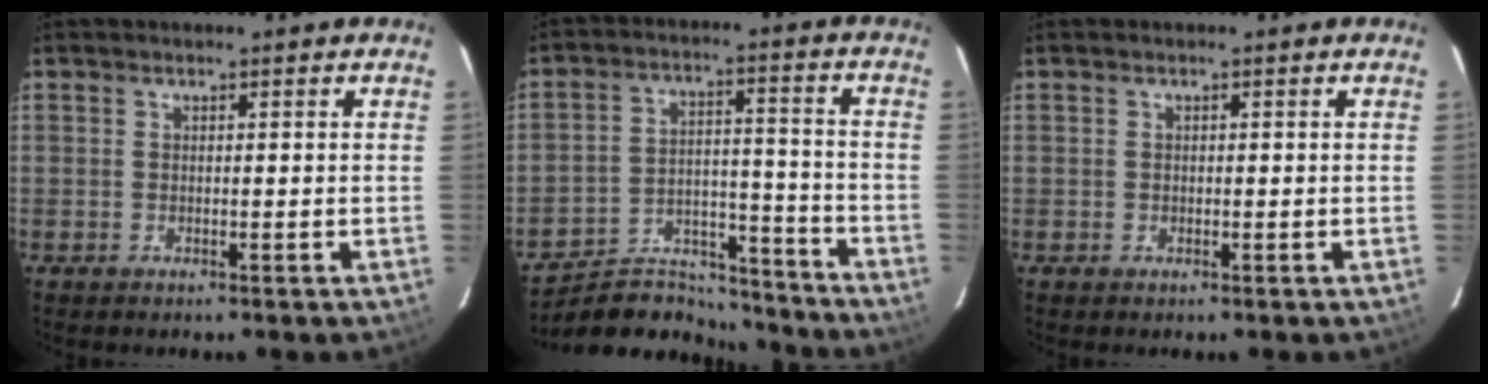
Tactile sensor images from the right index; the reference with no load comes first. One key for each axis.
{"total": 15.6, "fx": -14.5, "fy": 5.2, "fz": 2.4, "tx": -0.059, "ty": 0.036, "tz": -0.220}
{"total": 0.5, "fx": -0.1, "fy": 0.5, "fz": 0.0, "tx": 0.001, "ty": 0.001, "tz": -0.002}